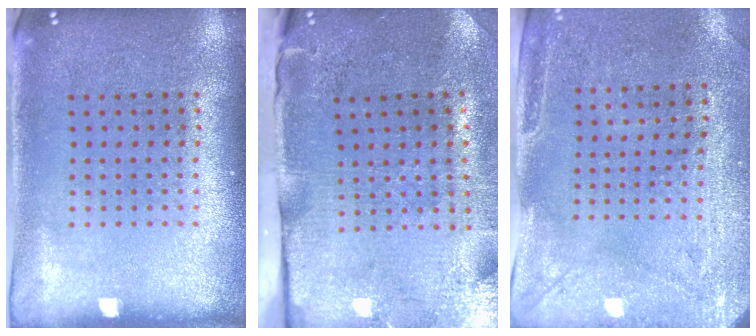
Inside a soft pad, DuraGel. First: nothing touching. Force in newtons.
{"total": 4.6, "press": 3.7, "slide": 2.8}
{"total": 3.0, "press": 2.4, "slide": 1.8}